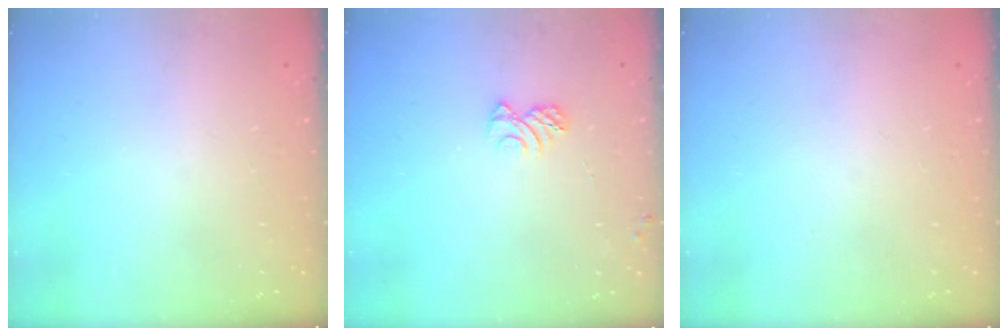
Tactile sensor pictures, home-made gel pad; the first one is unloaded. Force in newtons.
{"total": 4.6, "press": 4.6, "slide": 0.3}
{"total": 0.0}